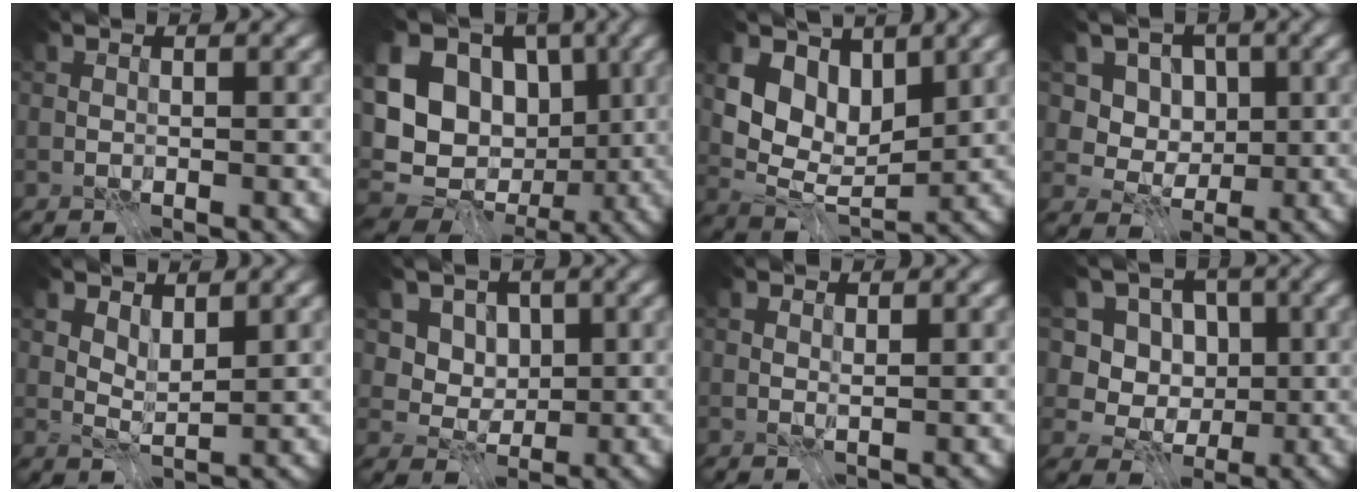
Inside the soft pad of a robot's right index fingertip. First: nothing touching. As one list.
[{"total": 13.4, "force": [0.7, 10.5, 8.3], "torque": [-0.141, 0.012, 0.010]}, {"total": 5.6, "force": [2.0, 3.6, 3.7], "torque": [-0.065, -0.014, 0.027]}, {"total": 8.0, "force": [2.4, 6.7, 3.7], "torque": [-0.042, 0.002, 0.023]}, {"total": 2.0, "force": [1.4, 0.8, 1.2], "torque": [-0.025, -0.004, 0.024]}, {"total": 6.5, "force": [2.5, 5.2, 3.1], "torque": [-0.047, -0.006, 0.036]}, {"total": 0.6, "force": [0.4, 0.1, 0.4], "torque": [-0.008, -0.001, 0.008]}, {"total": 8.6, "force": [1.5, 7.6, 3.7], "torque": [-0.061, 0.013, 0.002]}]